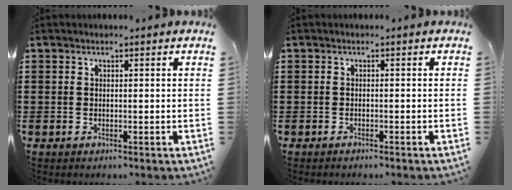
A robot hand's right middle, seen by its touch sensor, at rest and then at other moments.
{"total": 0.6, "force": [-0.6, -0.1, 0.1], "torque": [-0.004, -0.003, -0.011]}